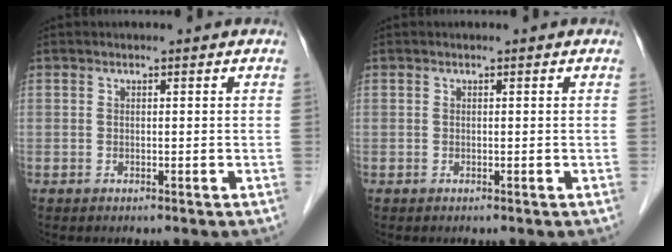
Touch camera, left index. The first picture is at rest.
{"total": 0.0}